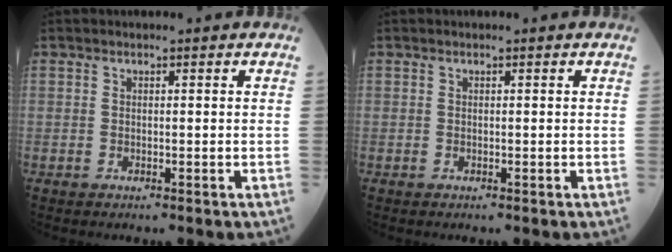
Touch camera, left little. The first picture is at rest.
{"total": 0.0}